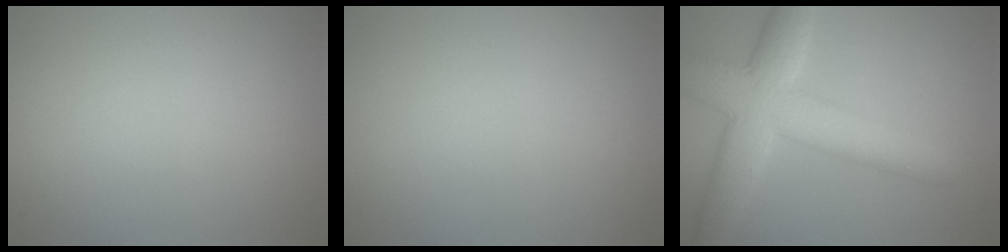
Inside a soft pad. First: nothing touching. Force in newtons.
{"total": 0.0}
{"total": 7.4, "press": 7.4, "slide": 0.2}